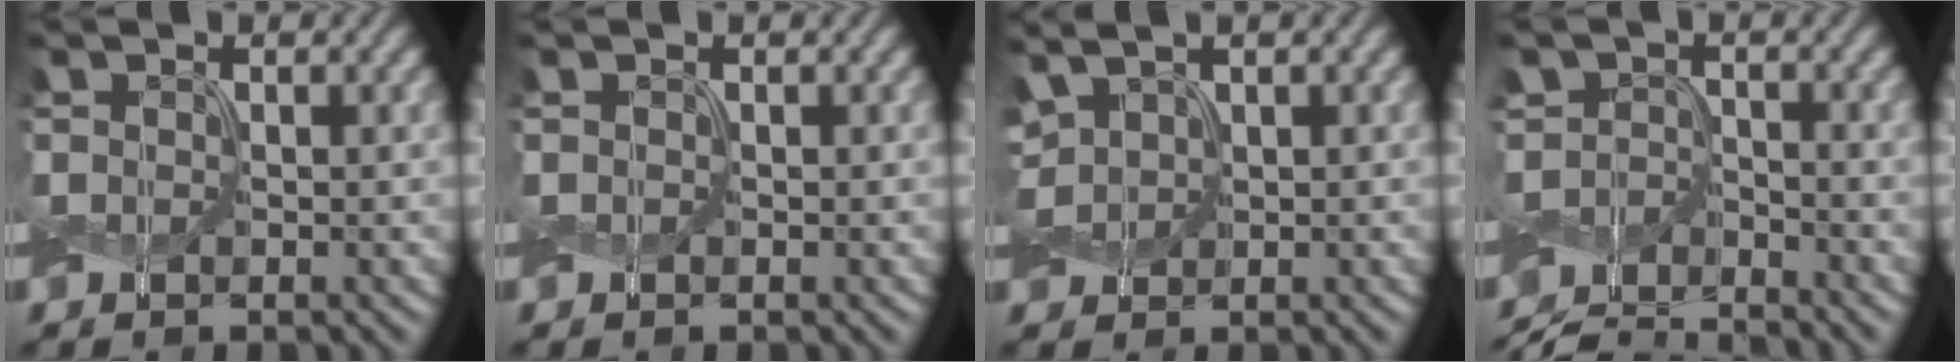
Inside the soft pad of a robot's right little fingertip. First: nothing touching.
{"total": 0.0}
{"total": 2.6, "force": [1.5, 1.5, 1.6], "torque": [-0.042, 0.012, 0.030]}
{"total": 5.2, "force": [-5.1, 0.8, 0.9], "torque": [-0.007, -0.010, -0.108]}